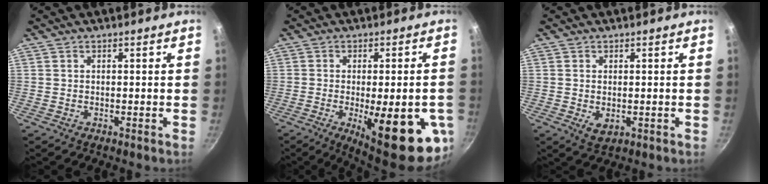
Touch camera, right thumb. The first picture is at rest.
{"total": 20.1, "force": [-6.0, 6.2, 18.1], "torque": [-0.205, -0.007, -0.068]}
{"total": 3.0, "force": [-0.3, 1.9, 2.3], "torque": [-0.037, -0.009, -0.001]}